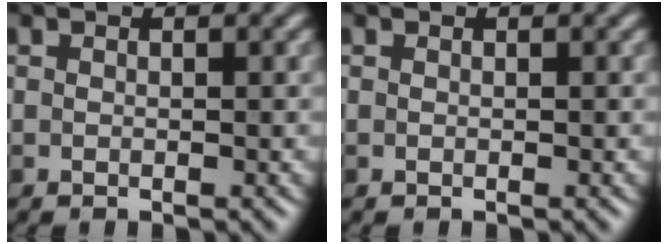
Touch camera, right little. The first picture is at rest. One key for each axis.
{"total": 0.0}